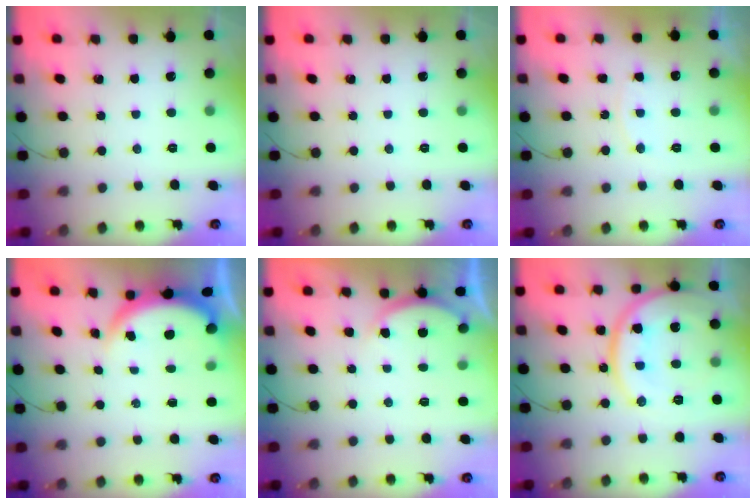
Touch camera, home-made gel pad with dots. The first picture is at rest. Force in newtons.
{"total": 0.0}
{"total": 4.4, "press": 4.4, "slide": 0.5}
{"total": 3.8, "press": 3.8, "slide": 0.2}
{"total": 2.6, "press": 2.5, "slide": 0.7}
{"total": 19.1, "press": 19.0, "slide": 2.5}